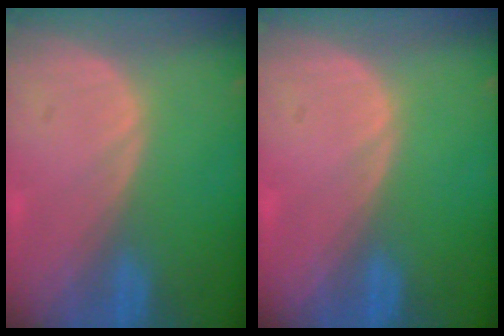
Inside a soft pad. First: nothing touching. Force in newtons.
{"total": 0.0}